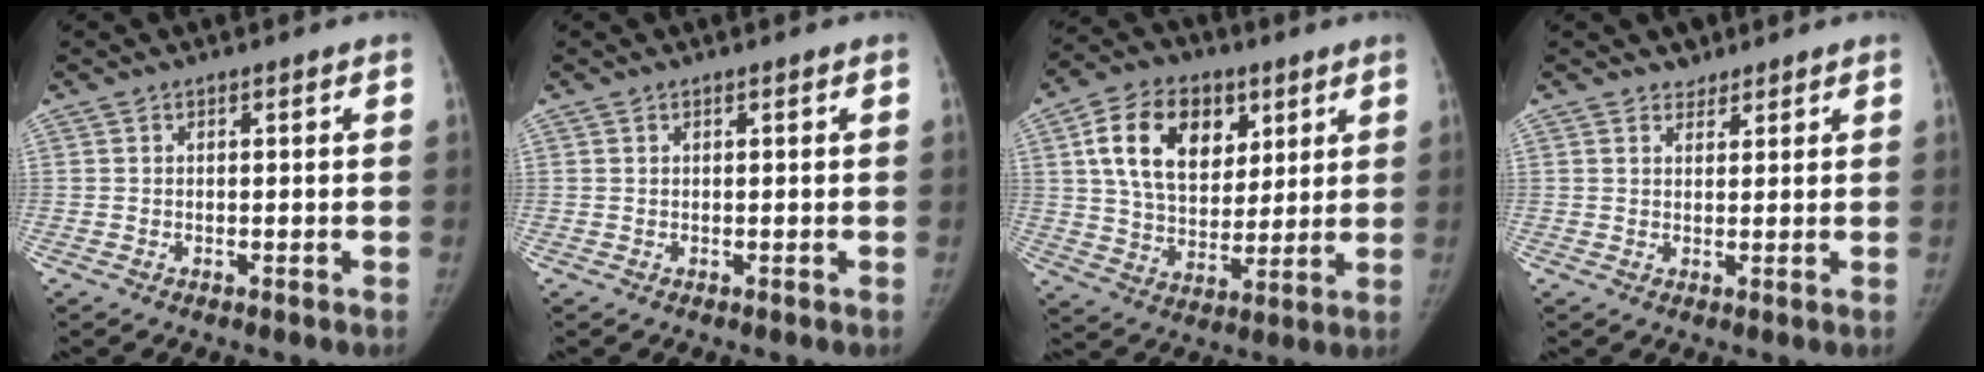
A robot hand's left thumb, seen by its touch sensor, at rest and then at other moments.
{"total": 0.0}
{"total": 16.8, "force": [6.2, 11.6, 10.4], "torque": [-0.151, -0.015, 0.112]}
{"total": 2.1, "force": [1.6, 1.4, -0.1], "torque": [0.017, -0.009, 0.017]}